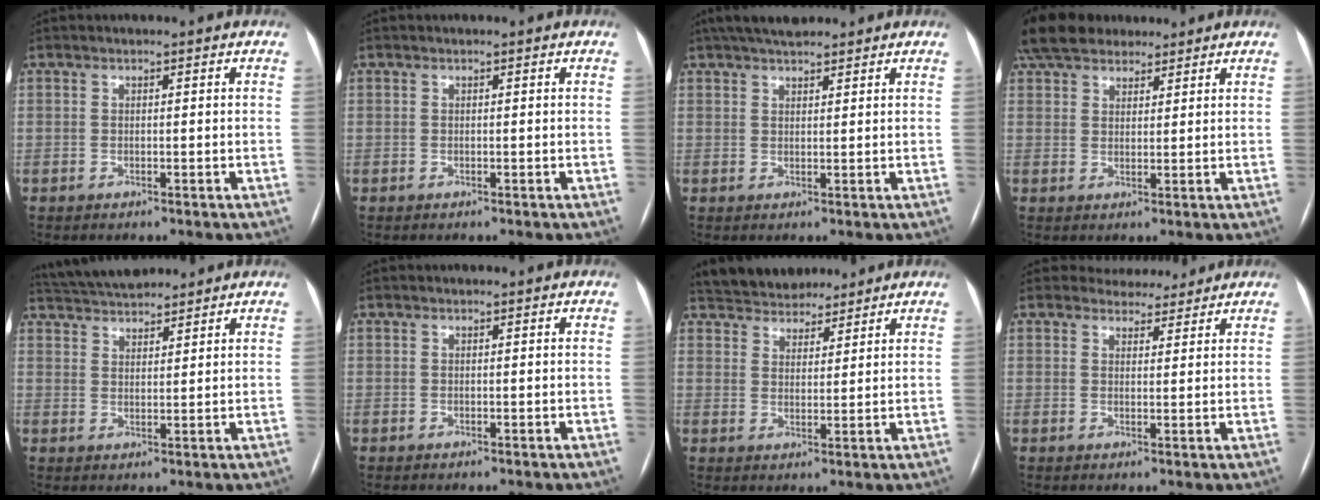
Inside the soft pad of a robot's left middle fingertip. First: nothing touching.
{"total": 0.0}
{"total": 7.2, "force": [6.0, 2.3, 3.4], "torque": [-0.056, 0.029, 0.103]}
{"total": 12.4, "force": [10.0, 5.6, 4.6], "torque": [-0.089, 0.049, 0.172]}
{"total": 9.3, "force": [8.6, 2.1, 2.8], "torque": [-0.057, 0.029, 0.148]}
{"total": 0.0}
{"total": 10.5, "force": [9.2, 4.4, 2.4], "torque": [-0.038, 0.022, 0.147]}
{"total": 5.2, "force": [4.7, 2.2, 0.1], "torque": [0.004, 0.004, 0.060]}